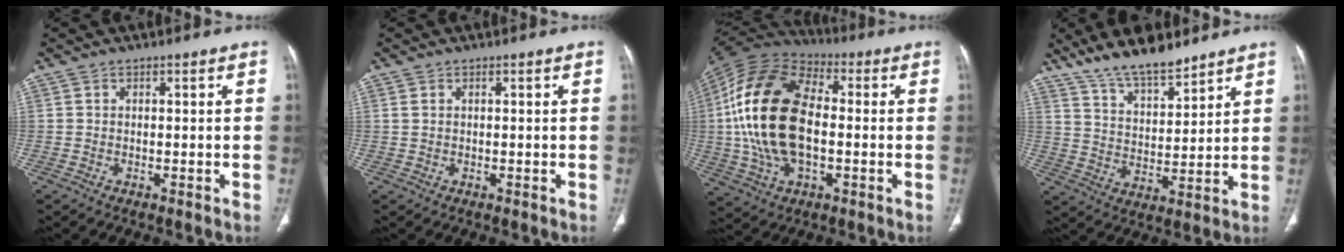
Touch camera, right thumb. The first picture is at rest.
{"total": 0.8, "force": [0.4, 0.3, 0.6], "torque": [-0.017, 0.009, 0.013]}
{"total": 23.1, "force": [-0.1, 13.1, 19.0], "torque": [-0.385, 0.015, -0.004]}
{"total": 12.6, "force": [10.4, 3.8, 6.1], "torque": [-0.081, -0.060, 0.188]}